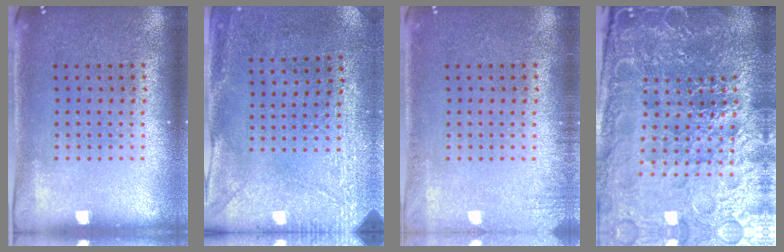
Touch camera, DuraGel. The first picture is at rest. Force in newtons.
{"total": 3.0, "press": 2.3, "slide": 1.8}
{"total": 1.4, "press": 1.4, "slide": 0.2}
{"total": 6.9, "press": 6.0, "slide": 3.2}